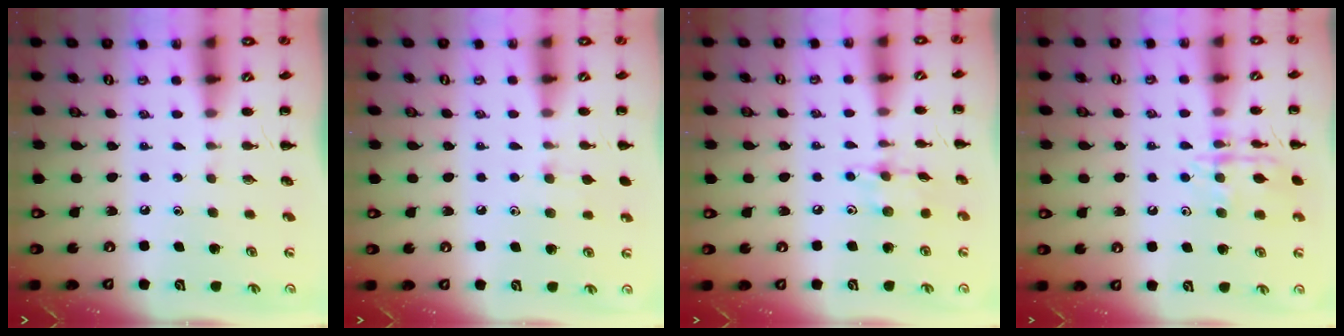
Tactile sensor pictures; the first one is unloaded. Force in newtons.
{"total": 5.1, "press": 4.7, "slide": 2.0}
{"total": 6.9, "press": 6.8, "slide": 1.0}
{"total": 12.2, "press": 12.2, "slide": 0.6}